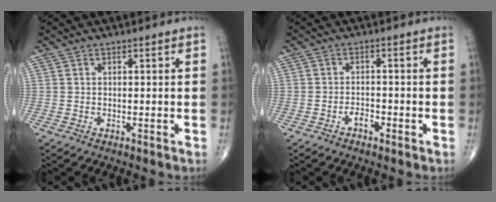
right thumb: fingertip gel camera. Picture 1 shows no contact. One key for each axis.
{"total": 2.2, "fx": -1.3, "fy": 1.2, "fz": 1.2, "tx": -0.015, "ty": 0.010, "tz": -0.025}